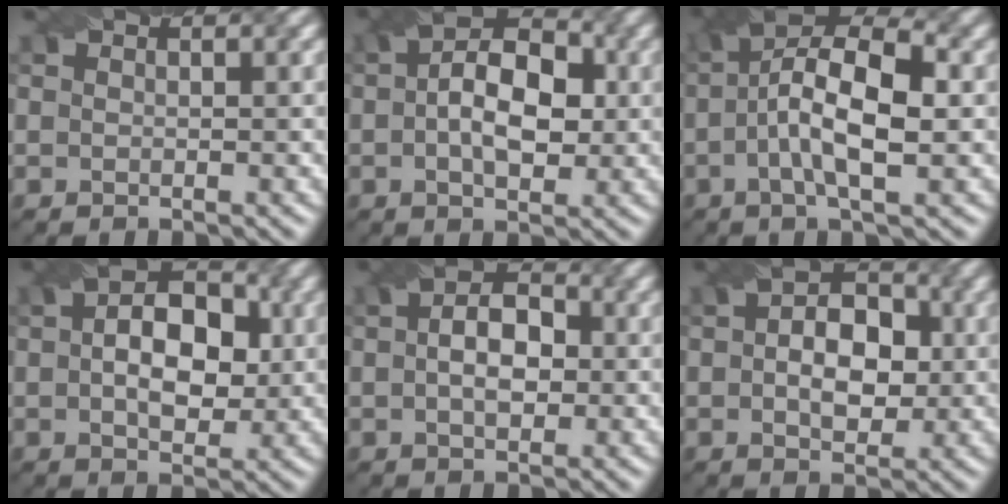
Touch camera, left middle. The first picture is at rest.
{"total": 6.2, "force": [-0.3, 3.8, 4.9], "torque": [-0.064, 0.015, 0.002]}
{"total": 7.9, "force": [-0.9, 3.0, 7.3], "torque": [-0.123, 0.018, -0.006]}
{"total": 6.4, "force": [0.0, 4.2, 4.8], "torque": [-0.059, 0.013, 0.008]}
{"total": 4.1, "force": [-0.4, 2.8, 3.0], "torque": [-0.035, 0.013, 0.000]}
{"total": 5.0, "force": [-0.4, 3.5, 3.5], "torque": [-0.044, 0.007, 0.002]}